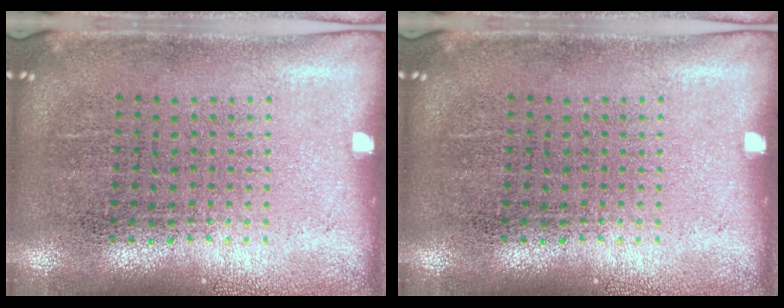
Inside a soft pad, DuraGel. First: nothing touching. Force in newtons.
{"total": 0.0}